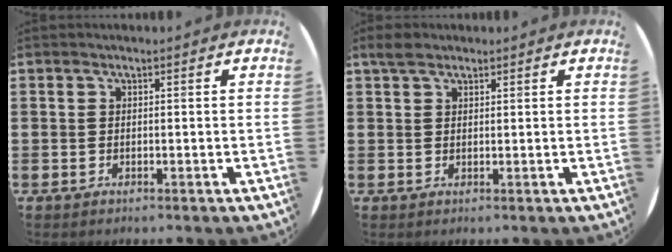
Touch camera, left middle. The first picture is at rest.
{"total": 1.8, "force": [1.5, 0.8, 0.8], "torque": [-0.009, 0.002, 0.026]}